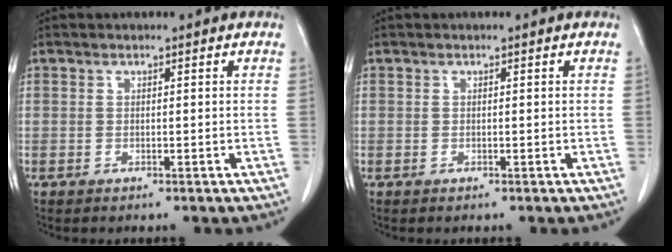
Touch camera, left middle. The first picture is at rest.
{"total": 0.0}